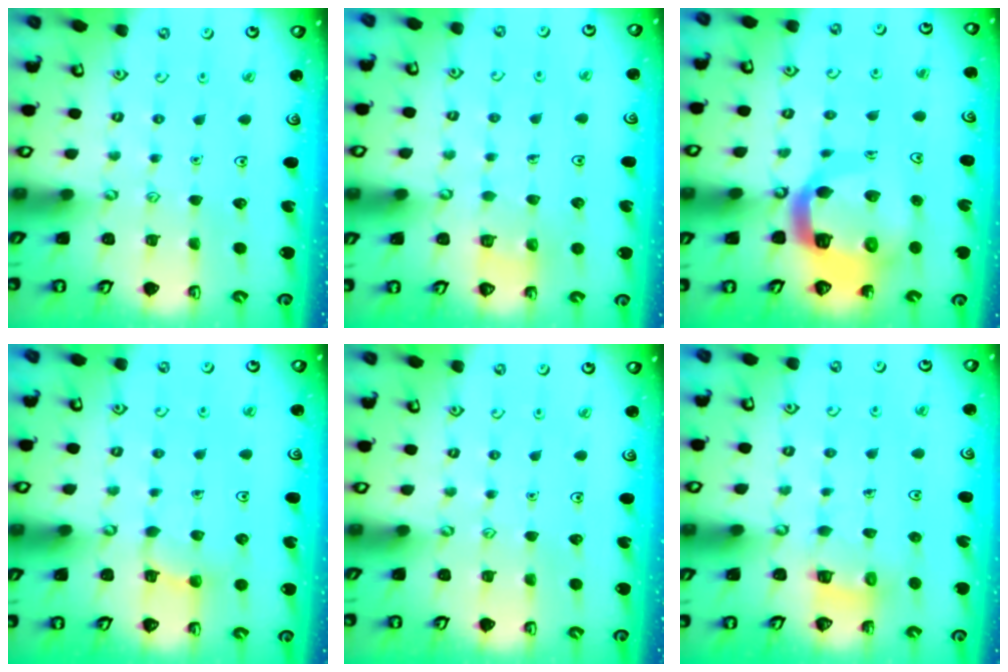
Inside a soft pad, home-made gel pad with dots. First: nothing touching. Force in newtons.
{"total": 2.8, "press": 2.8, "slide": 0.1}
{"total": 13.6, "press": 13.5, "slide": 1.6}
{"total": 3.5, "press": 3.5, "slide": 0.6}
{"total": 0.0}
{"total": 3.6, "press": 3.6, "slide": 0.1}